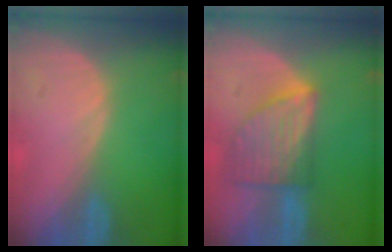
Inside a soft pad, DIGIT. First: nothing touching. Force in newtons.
{"total": 7.8, "press": 7.1, "slide": 3.3}